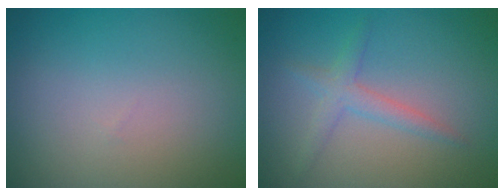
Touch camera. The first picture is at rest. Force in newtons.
{"total": 2.0, "press": 1.9, "slide": 0.2}